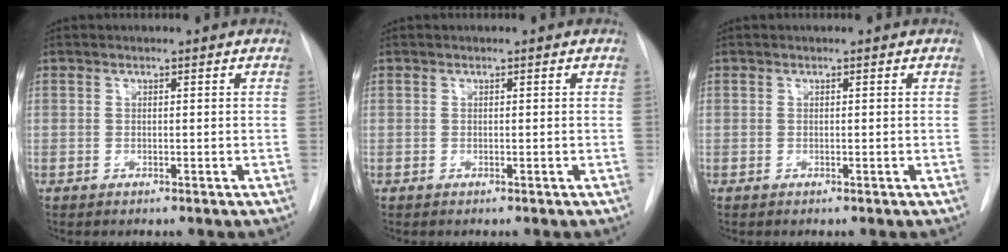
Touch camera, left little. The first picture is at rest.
{"total": 0.0}
{"total": 0.0}